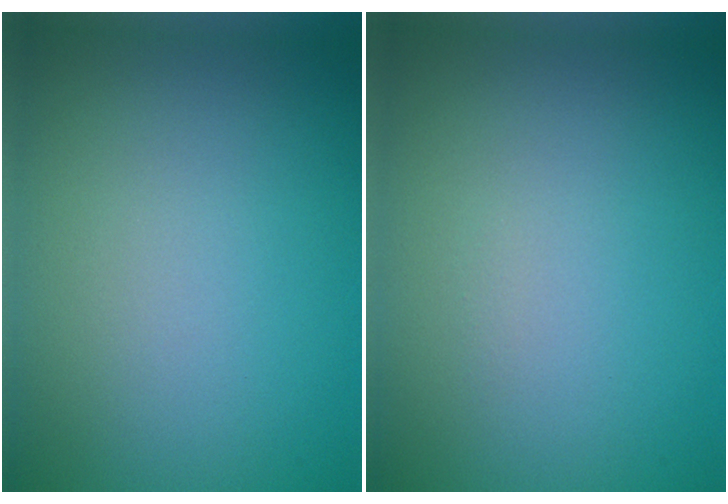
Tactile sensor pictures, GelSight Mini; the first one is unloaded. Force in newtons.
{"total": 0.0}